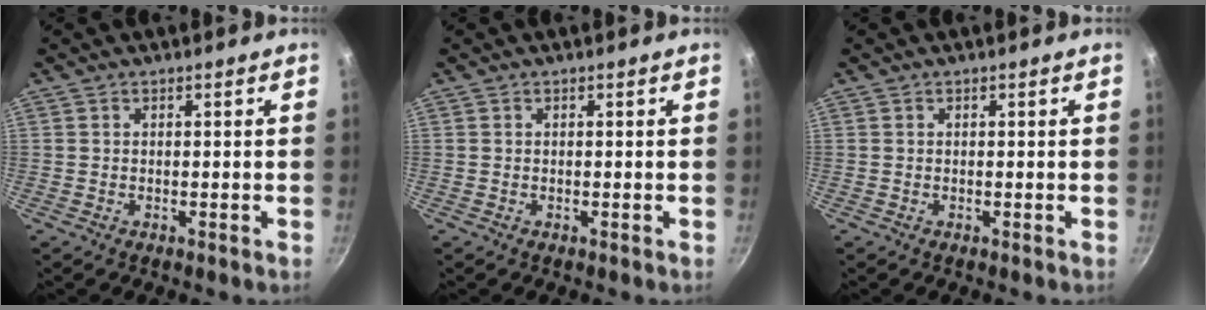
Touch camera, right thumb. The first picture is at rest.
{"total": 0.0}
{"total": 0.0}